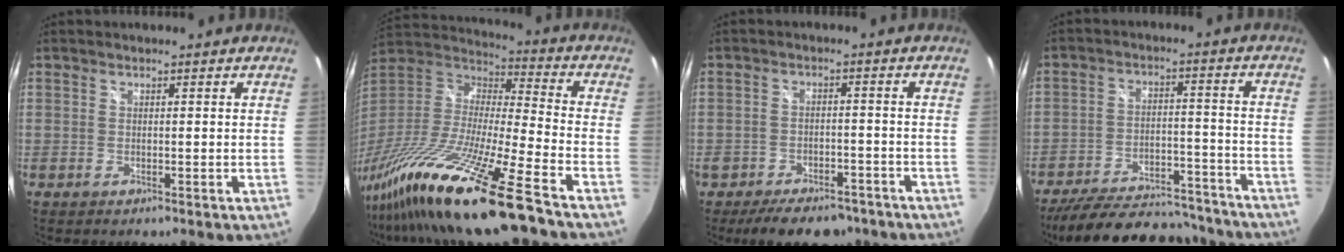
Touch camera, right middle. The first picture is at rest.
{"total": 25.7, "force": [-18.2, 0.9, 18.1], "torque": [-0.338, -0.053, -0.329]}
{"total": 11.0, "force": [-8.5, 5.2, 4.6], "torque": [-0.106, -0.004, -0.117]}
{"total": 23.7, "force": [-20.5, 7.6, 9.3], "torque": [-0.178, 0.012, -0.268]}